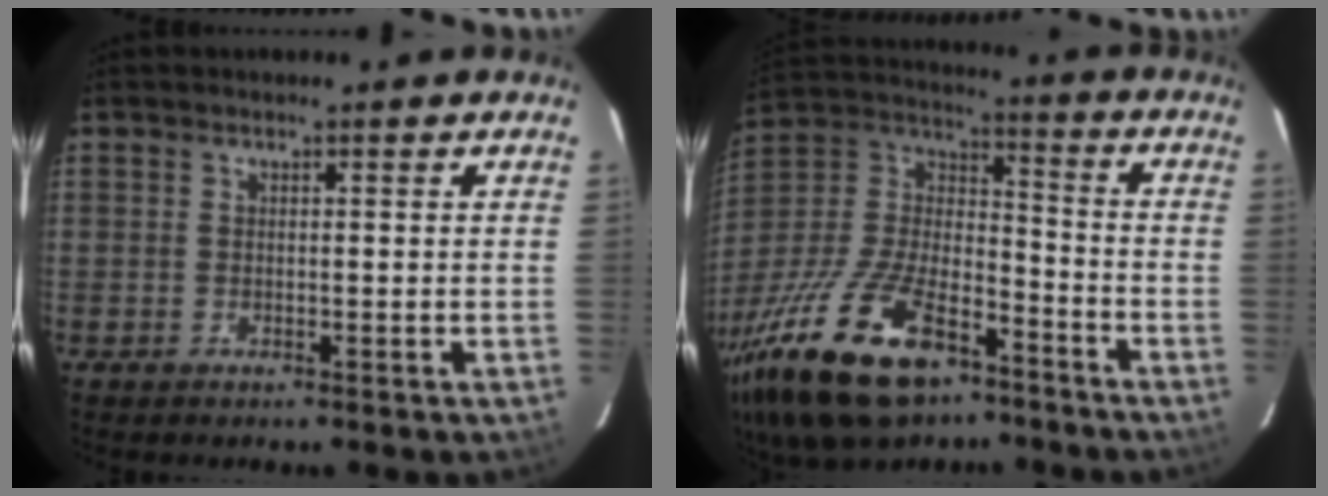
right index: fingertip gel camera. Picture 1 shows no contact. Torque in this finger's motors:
{"motor_torque": [1.59, -0.55, 1.05, 0.17]}